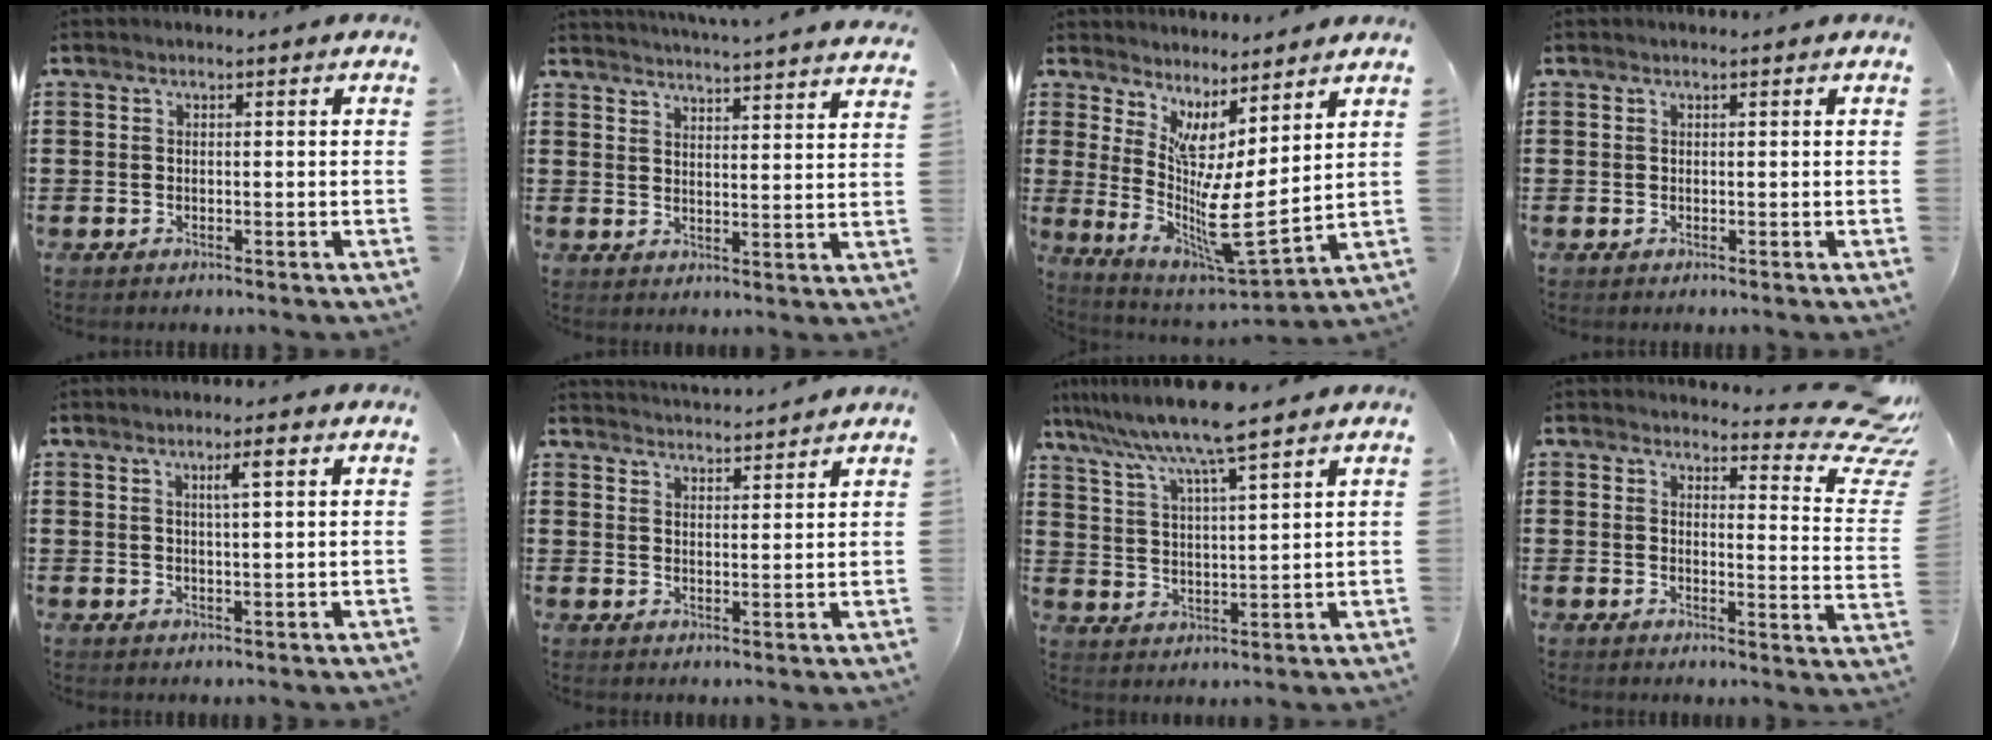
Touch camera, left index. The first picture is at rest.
{"total": 4.3, "force": [4.2, -0.9, 0.4], "torque": [-0.024, -0.031, 0.072]}
{"total": 6.5, "force": [1.3, 0.5, 6.3], "torque": [-0.145, -0.059, 0.019]}
{"total": 0.0}
{"total": 3.4, "force": [1.5, 0.4, 3.0], "torque": [-0.055, -0.001, 0.021]}
{"total": 3.2, "force": [3.1, -0.4, -0.2], "torque": [-0.006, -0.019, 0.056]}
{"total": 7.8, "force": [6.7, -0.8, 4.0], "torque": [-0.103, -0.039, 0.111]}
{"total": 6.5, "force": [5.4, 1.4, 3.3], "torque": [-0.045, -0.044, 0.091]}